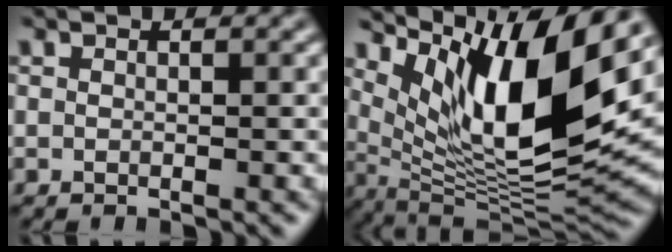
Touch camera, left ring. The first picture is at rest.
{"total": 13.3, "force": [5.6, 3.9, 11.4], "torque": [-0.193, -0.008, 0.111]}